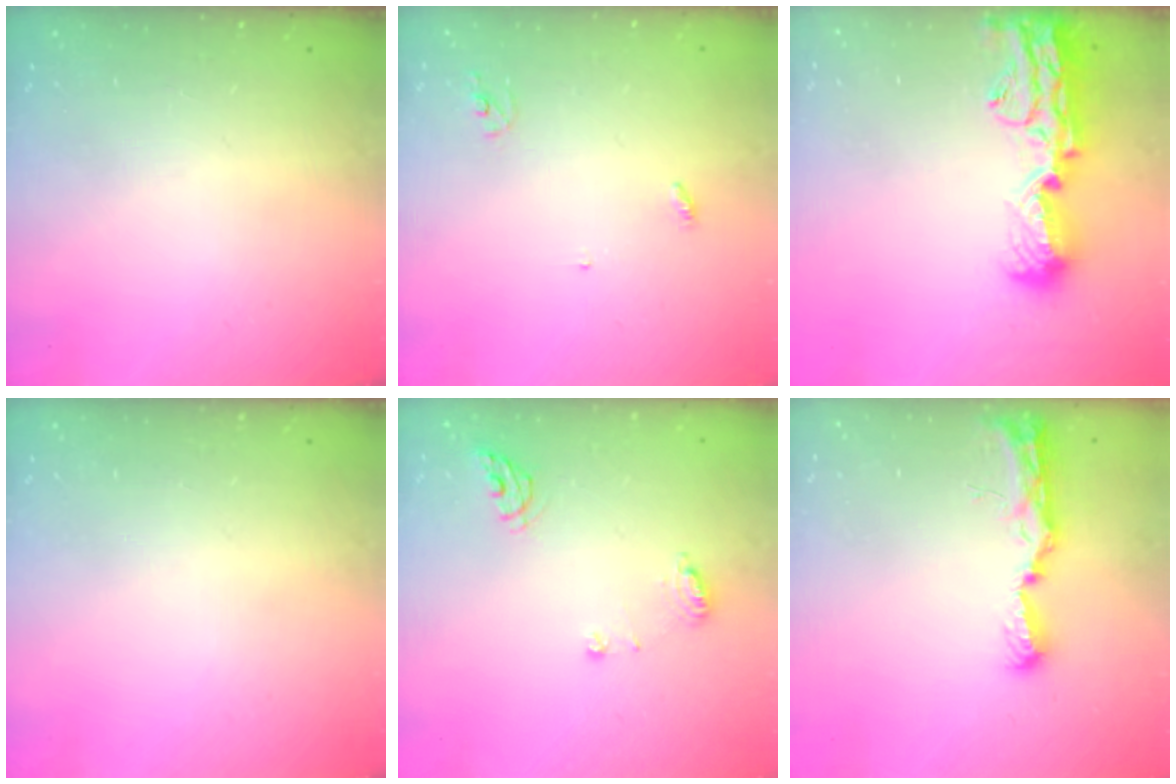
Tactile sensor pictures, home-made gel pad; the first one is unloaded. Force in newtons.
{"total": 2.8, "press": 2.8, "slide": 0.2}
{"total": 18.1, "press": 17.4, "slide": 5.2}
{"total": 0.0}
{"total": 7.2, "press": 7.2, "slide": 0.8}
{"total": 11.3, "press": 10.0, "slide": 5.1}